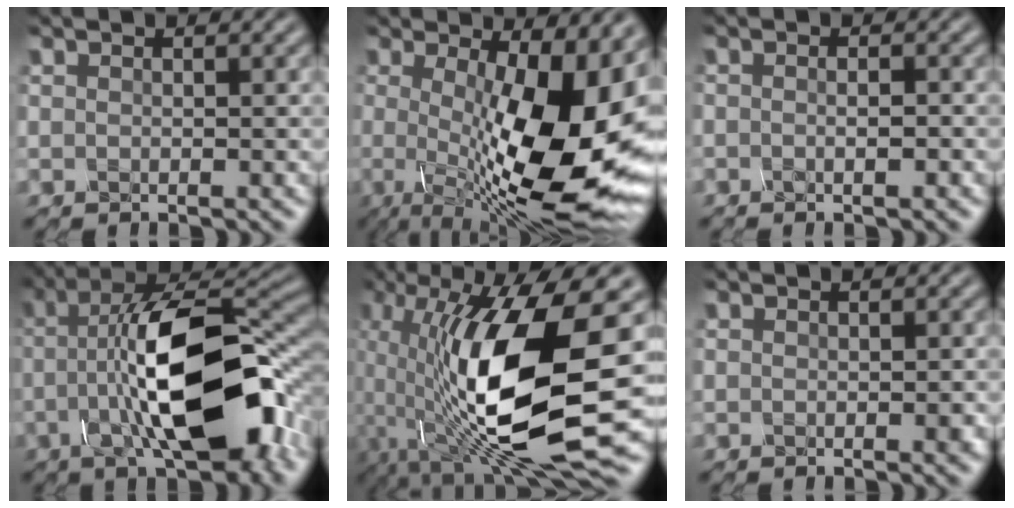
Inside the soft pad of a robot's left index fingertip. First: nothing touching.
{"total": 15.0, "force": [-0.7, 4.5, 14.3], "torque": [-0.173, -0.004, -0.015]}
{"total": 1.1, "force": [-0.8, 0.1, 0.8], "torque": [-0.014, -0.001, -0.016]}
{"total": 13.6, "force": [-1.5, 5.1, 12.5], "torque": [-0.191, 0.005, -0.035]}
{"total": 15.1, "force": [-2.9, 4.3, 14.2], "torque": [-0.261, -0.016, -0.055]}
{"total": 0.5, "force": [-0.1, 0.4, 0.4], "torque": [-0.008, -0.002, 0.000]}